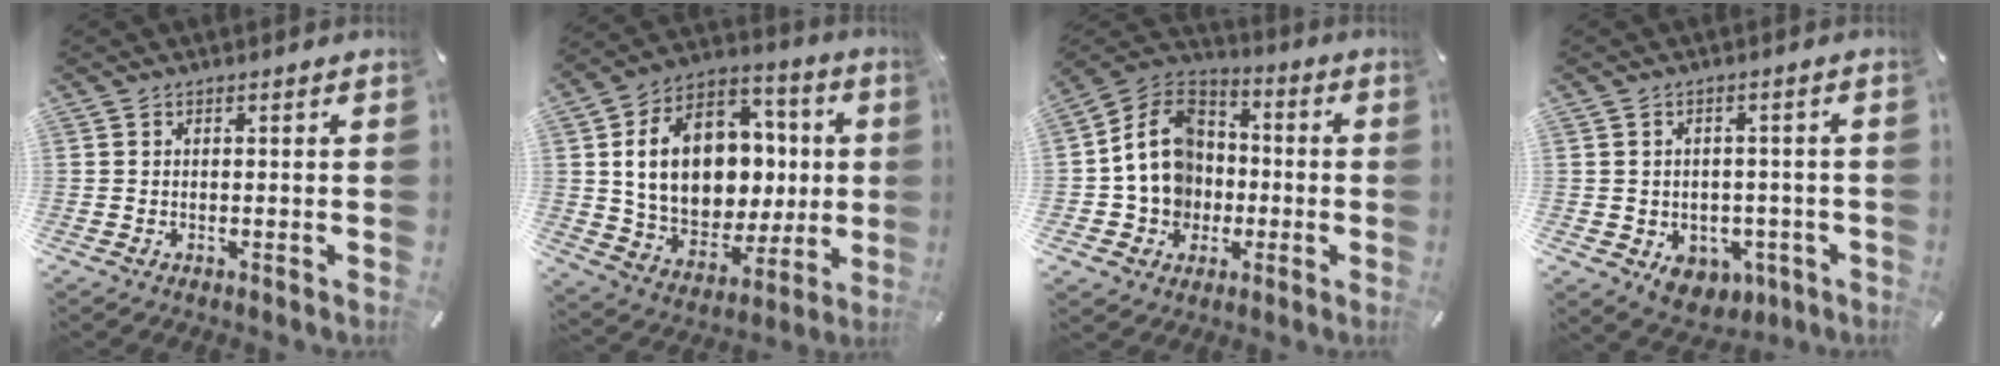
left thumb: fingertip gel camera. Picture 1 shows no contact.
{"total": 19.1, "force": [1.9, 14.8, 11.9], "torque": [-0.221, -0.011, 0.041]}
{"total": 13.7, "force": [-2.0, 12.4, 5.4], "torque": [-0.126, 0.018, -0.030]}
{"total": 5.2, "force": [-1.5, 4.6, 2.0], "torque": [-0.022, 0.008, -0.020]}